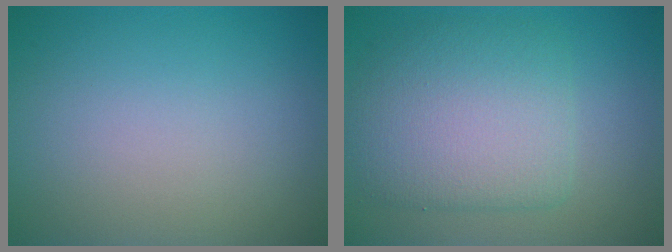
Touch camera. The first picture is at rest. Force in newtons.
{"total": 6.5, "press": 6.5, "slide": 0.2}